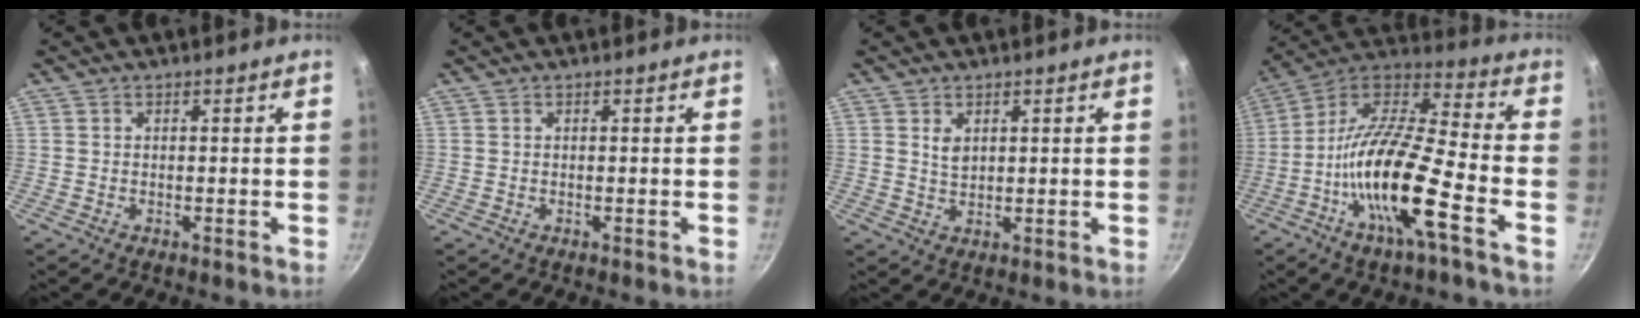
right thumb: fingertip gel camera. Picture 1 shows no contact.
{"total": 0.0}
{"total": 2.6, "force": [1.1, 1.7, 1.6], "torque": [-0.025, -0.006, 0.022]}
{"total": 19.9, "force": [-7.7, 4.7, 17.7], "torque": [-0.317, 0.045, -0.163]}